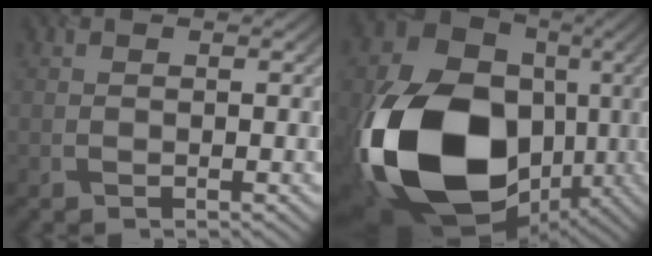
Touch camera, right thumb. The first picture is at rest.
{"total": 22.2, "force": [-5.1, 16.7, 13.7], "torque": [-0.346, -0.055, -0.077]}